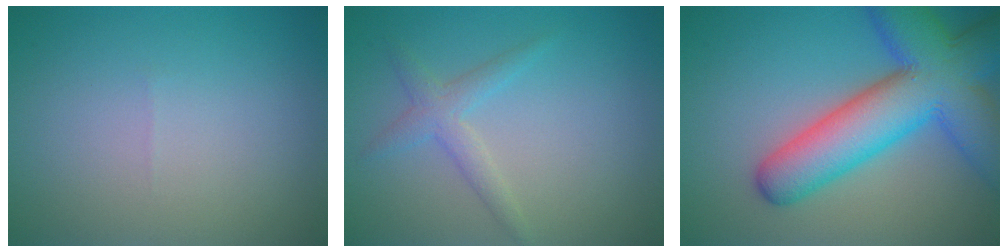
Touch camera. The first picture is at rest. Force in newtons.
{"total": 2.1, "press": 2.1, "slide": 0.1}
{"total": 11.3, "press": 11.3, "slide": 0.6}